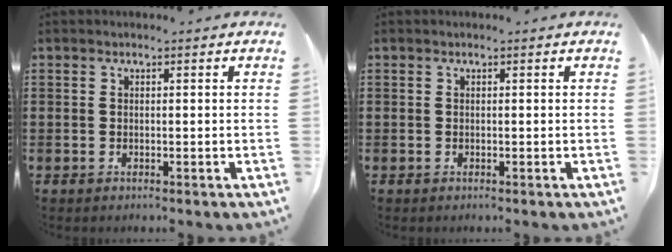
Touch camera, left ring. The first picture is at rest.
{"total": 0.0}